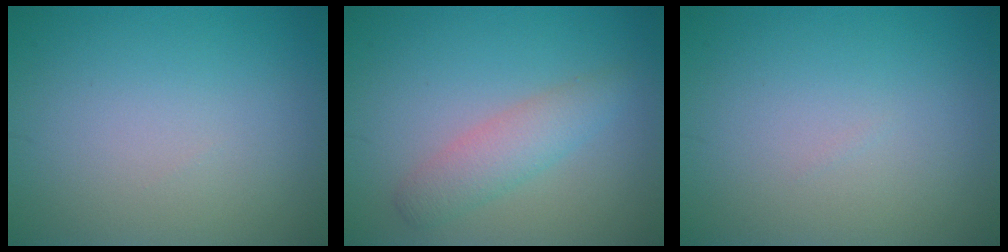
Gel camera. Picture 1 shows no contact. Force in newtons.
{"total": 2.9, "press": 2.9, "slide": 0.1}
{"total": 0.0}